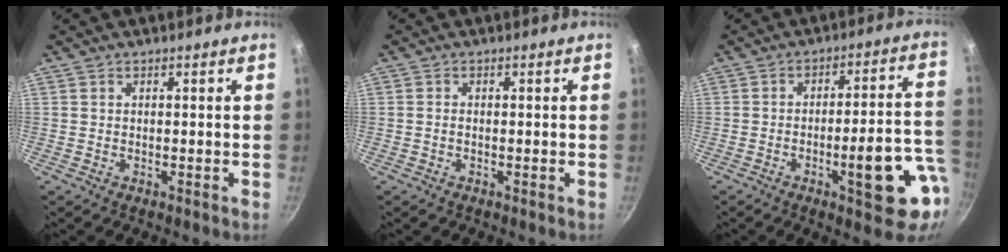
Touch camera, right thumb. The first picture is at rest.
{"total": 0.6, "force": [-0.2, 0.4, 0.4], "torque": [-0.007, 0.004, -0.006]}
{"total": 14.3, "force": [-5.3, 3.9, 12.8], "torque": [-0.143, 0.037, -0.069]}